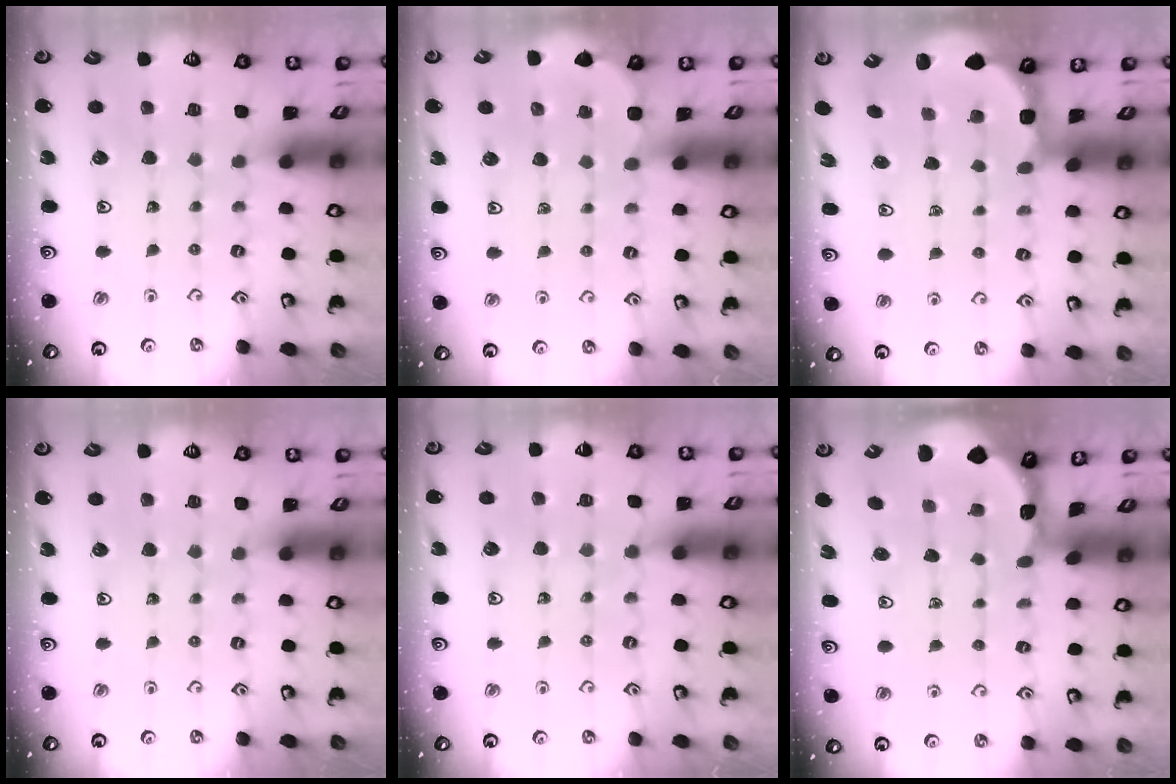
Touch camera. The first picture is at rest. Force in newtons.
{"total": 2.9, "press": 2.9, "slide": 0.2}
{"total": 2.4, "press": 1.8, "slide": 1.7}
{"total": 0.0}
{"total": 5.3, "press": 5.2, "slide": 1.1}
{"total": 1.0, "press": 0.9, "slide": 0.2}